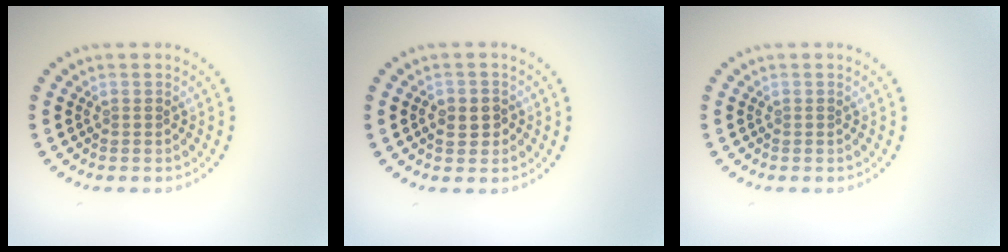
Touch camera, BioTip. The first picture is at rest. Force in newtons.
{"total": 2.1, "press": 2.1, "slide": 0.4}
{"total": 0.0}